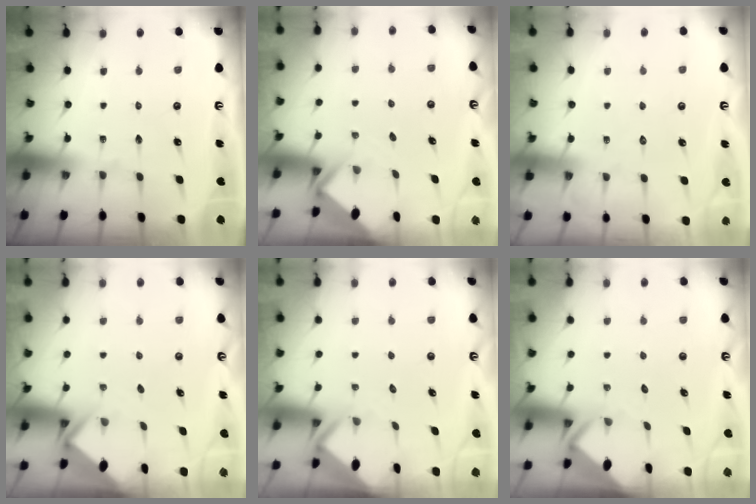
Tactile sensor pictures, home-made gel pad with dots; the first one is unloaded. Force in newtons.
{"total": 2.6, "press": 2.6, "slide": 0.2}
{"total": 3.9, "press": 3.8, "slide": 0.5}
{"total": 2.8, "press": 2.8, "slide": 0.2}
{"total": 2.4, "press": 2.4, "slide": 0.1}
{"total": 3.5, "press": 3.5, "slide": 0.3}